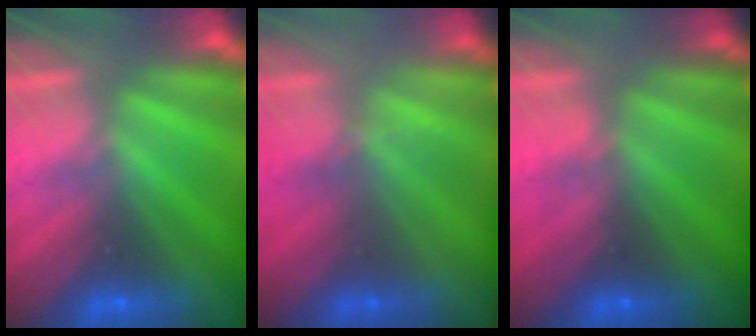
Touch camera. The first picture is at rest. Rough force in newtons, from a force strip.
{"total": 2.3}
{"total": 3.9}